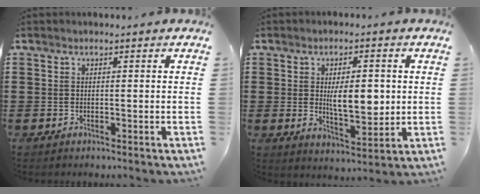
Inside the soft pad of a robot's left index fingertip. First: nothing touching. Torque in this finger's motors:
{"motor_torque": [1.73, -0.11, 0.46, 0.14]}